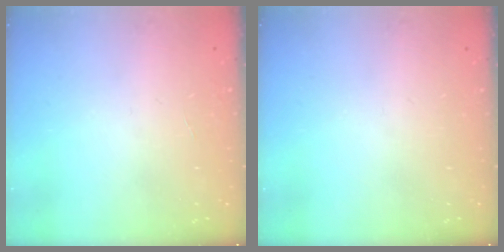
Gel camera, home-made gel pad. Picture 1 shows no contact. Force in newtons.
{"total": 0.0}